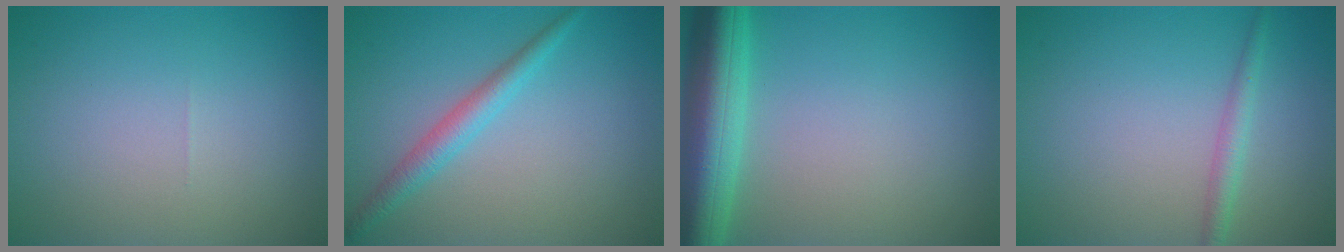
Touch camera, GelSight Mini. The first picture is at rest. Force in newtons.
{"total": 2.4, "press": 2.4, "slide": 0.1}
{"total": 7.4, "press": 7.4, "slide": 0.4}
{"total": 1.7, "press": 1.7, "slide": 0.0}